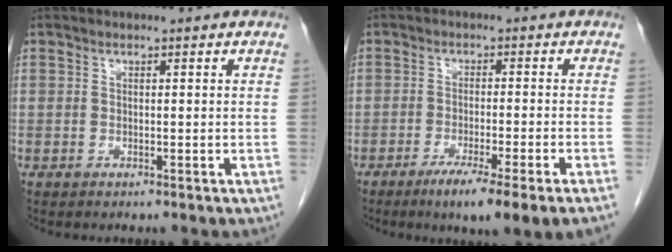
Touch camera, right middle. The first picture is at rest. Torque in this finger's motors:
{"motor_torque": [1.30, -0.84, 0.47, 0.10]}